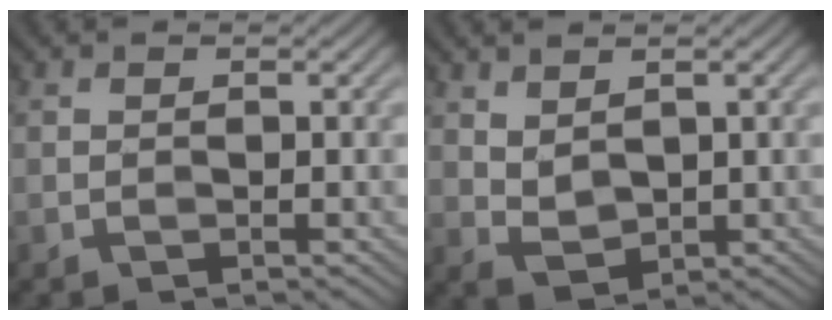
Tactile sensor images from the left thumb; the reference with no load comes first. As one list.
[{"total": 2.9, "force": [1.5, 1.5, 1.9], "torque": [-0.051, -0.004, 0.035]}]